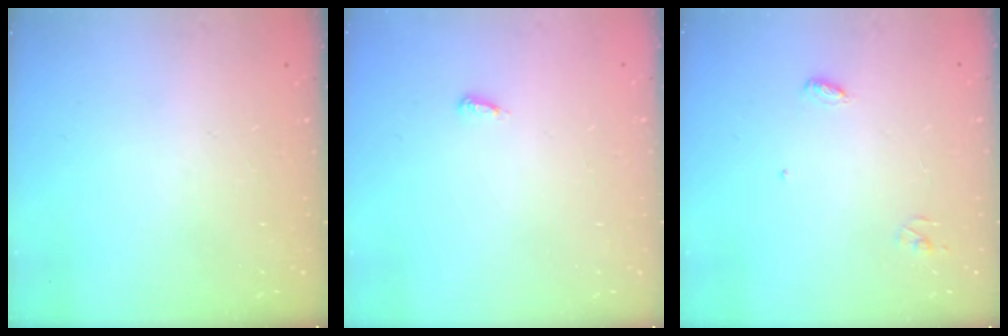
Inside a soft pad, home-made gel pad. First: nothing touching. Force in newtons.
{"total": 3.7, "press": 3.7, "slide": 0.2}
{"total": 3.8, "press": 3.7, "slide": 0.4}